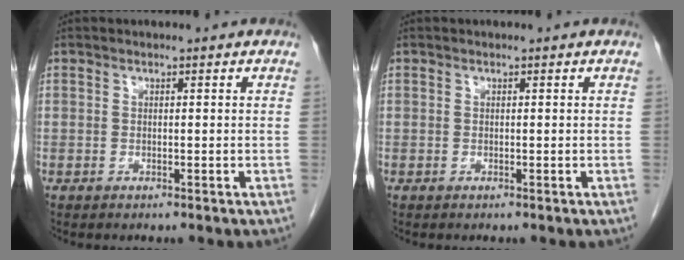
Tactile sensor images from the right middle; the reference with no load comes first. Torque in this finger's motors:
{"motor_torque": [0.04, 0.04, 0.01, -0.01]}